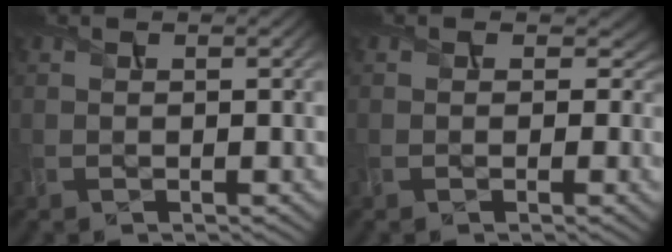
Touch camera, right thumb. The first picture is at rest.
{"total": 2.9, "force": [0.4, 2.6, 1.4], "torque": [-0.026, -0.013, 0.004]}